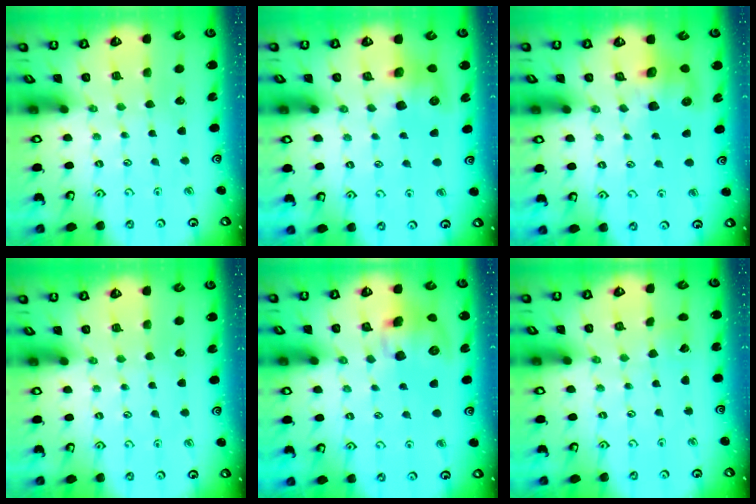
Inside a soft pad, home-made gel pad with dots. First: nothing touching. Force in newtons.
{"total": 8.2, "press": 8.2, "slide": 0.8}
{"total": 8.3, "press": 8.2, "slide": 0.9}
{"total": 0.0}
{"total": 11.7, "press": 11.5, "slide": 2.0}
{"total": 2.7, "press": 2.7, "slide": 0.3}